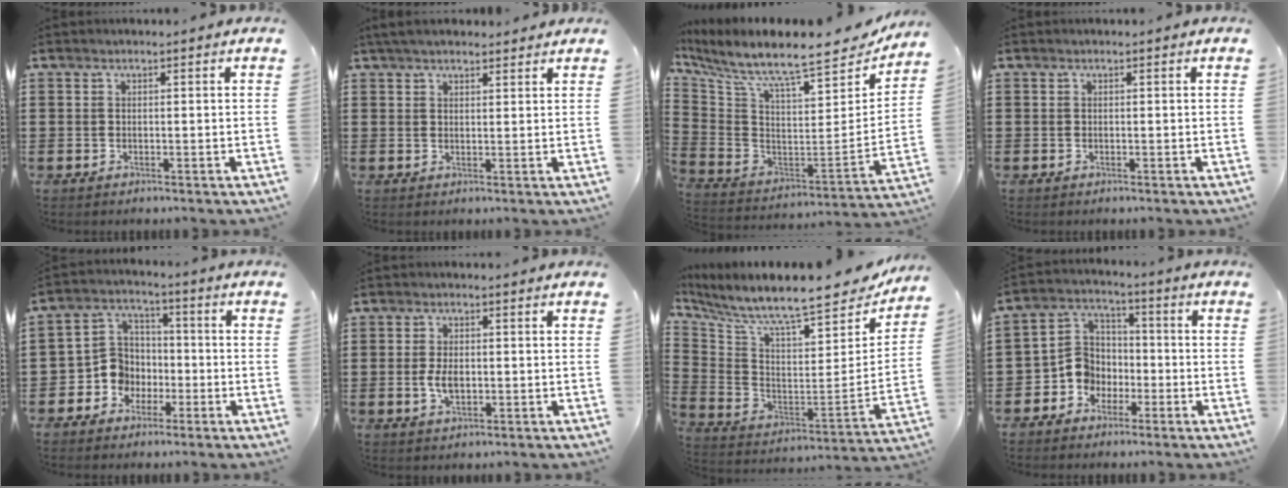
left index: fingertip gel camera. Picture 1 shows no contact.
{"total": 3.1, "force": [2.7, 0.7, 1.3], "torque": [-0.032, 0.003, 0.051]}
{"total": 8.6, "force": [7.5, 0.6, 4.1], "torque": [-0.108, -0.077, 0.120]}
{"total": 0.0}
{"total": 6.7, "force": [-2.3, 5.9, 1.9], "torque": [-0.073, 0.008, -0.049]}
{"total": 3.7, "force": [-0.3, 2.0, 3.2], "torque": [-0.068, 0.002, -0.007]}
{"total": 8.6, "force": [7.7, 0.7, 3.9], "torque": [-0.103, -0.073, 0.124]}
{"total": 6.5, "force": [-2.6, 5.6, 1.8], "torque": [-0.070, 0.005, -0.056]}